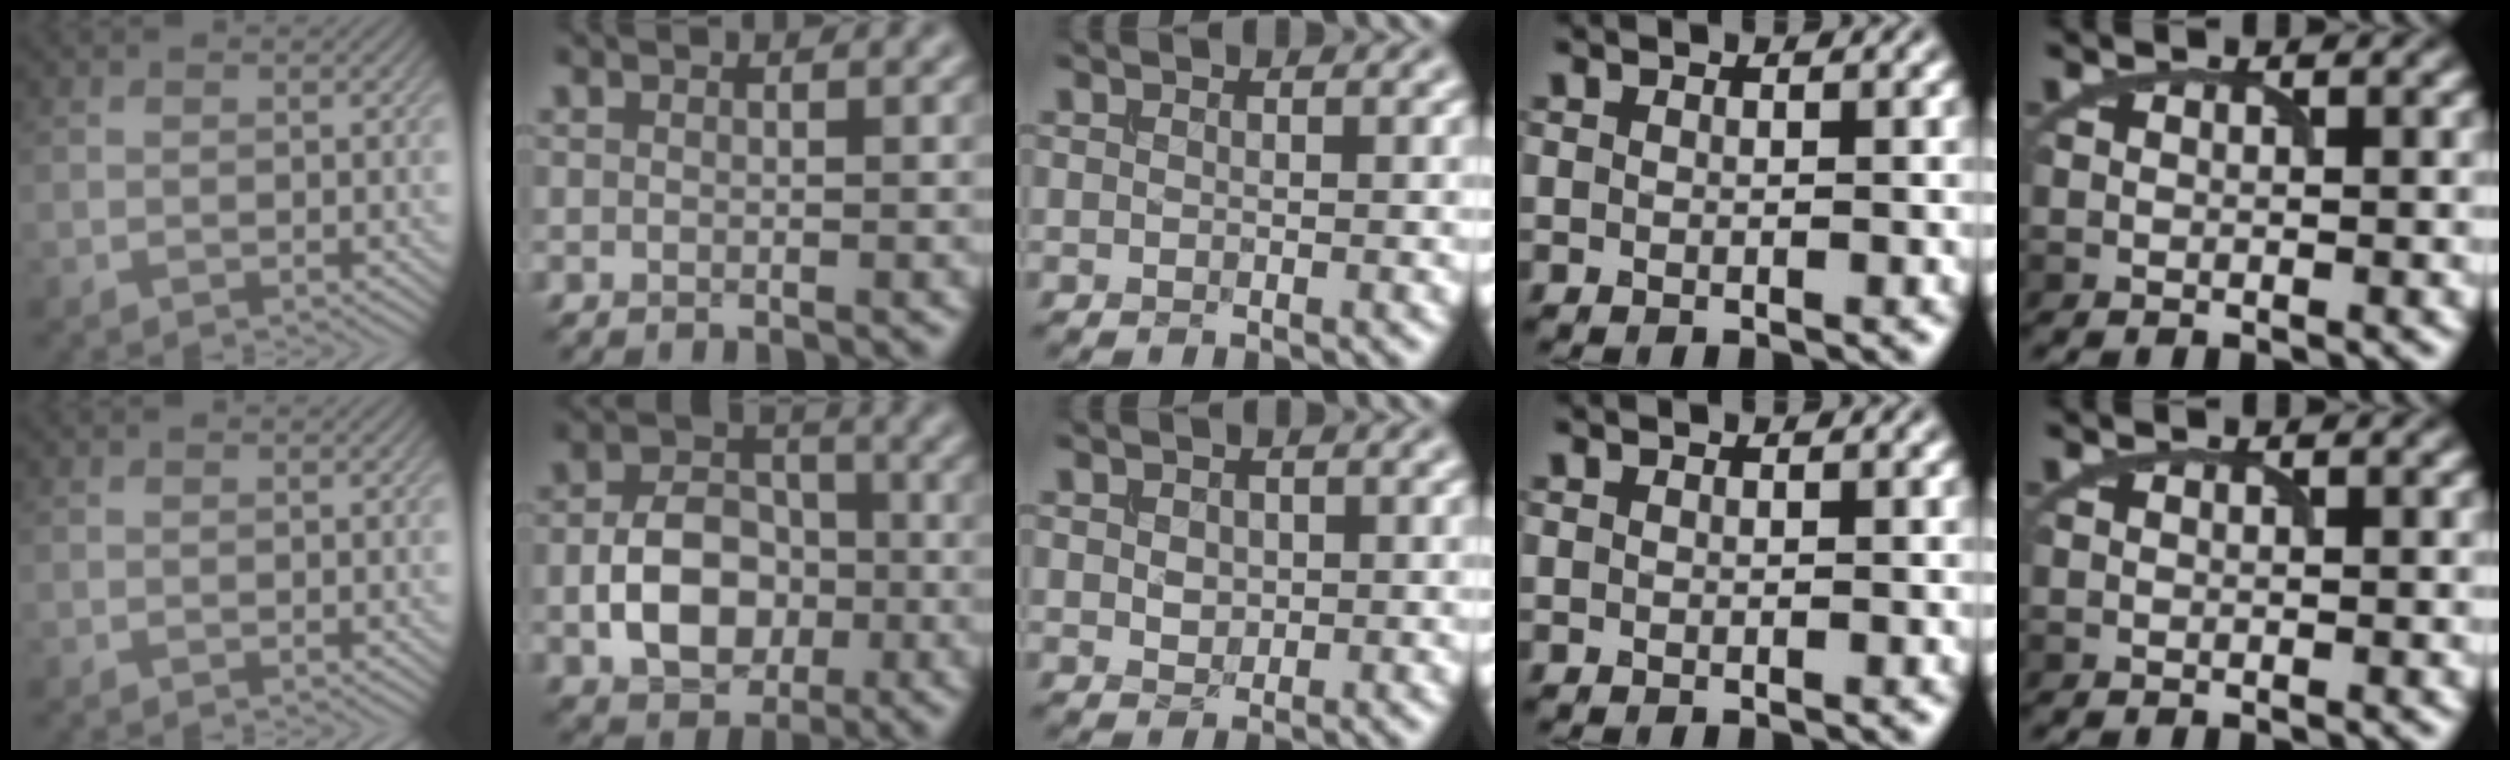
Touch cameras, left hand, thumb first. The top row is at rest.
{"index": {"total": 6.4, "force": [-1.7, 4.5, 4.2], "torque": [-0.074, 0.001, -0.030]}, "middle": {"total": 1.3, "force": [0.2, 1.1, 0.7], "torque": [-0.017, -0.002, 0.005]}}